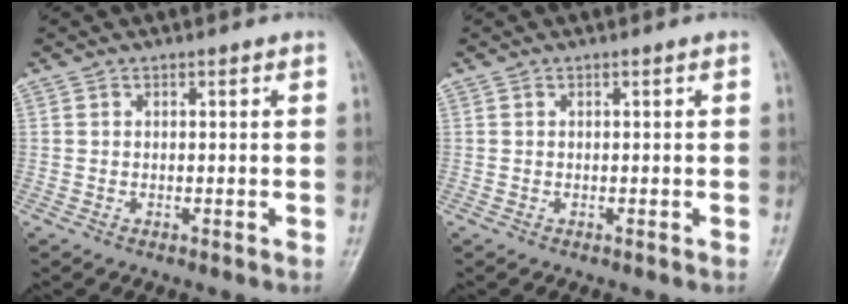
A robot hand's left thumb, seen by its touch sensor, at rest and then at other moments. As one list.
[{"total": 0.0}]